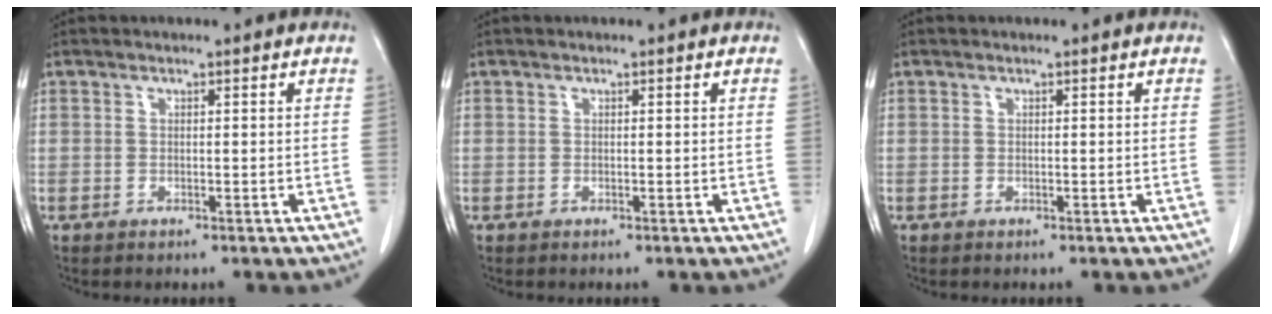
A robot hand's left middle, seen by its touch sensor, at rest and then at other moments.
{"total": 0.0}
{"total": 0.0}